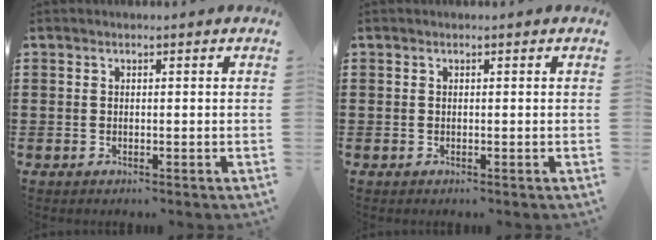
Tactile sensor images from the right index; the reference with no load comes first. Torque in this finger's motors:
{"motor_torque": [0.00, 0.00, 0.00, 0.00]}